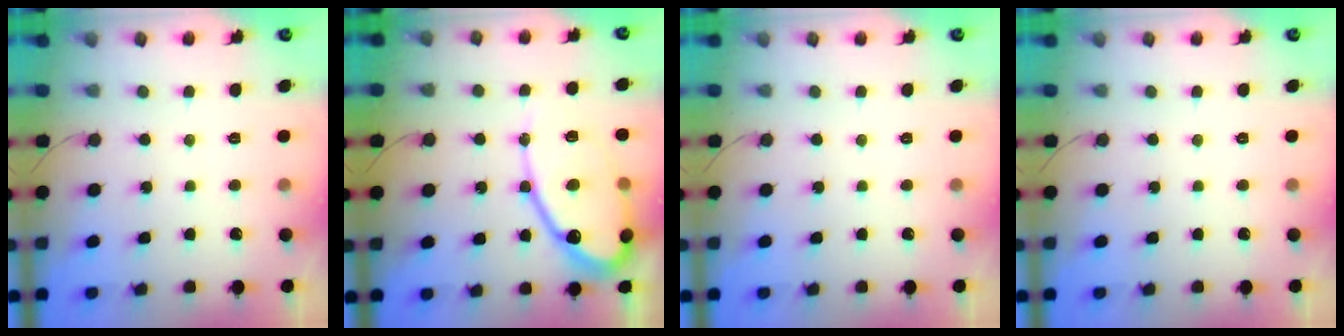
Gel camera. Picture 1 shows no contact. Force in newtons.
{"total": 18.2, "press": 18.1, "slide": 1.8}
{"total": 0.0}
{"total": 0.0}